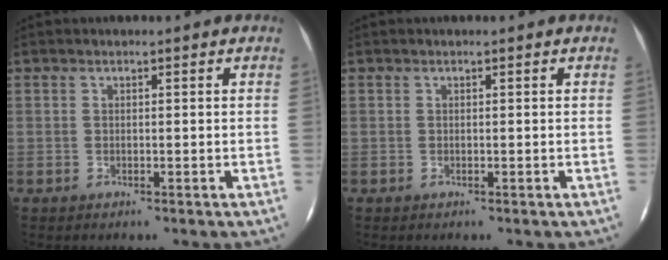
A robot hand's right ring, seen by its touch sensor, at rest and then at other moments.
{"total": 0.0}